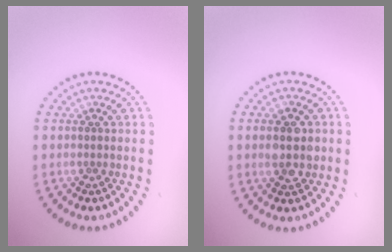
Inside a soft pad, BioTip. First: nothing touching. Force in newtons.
{"total": 2.8, "press": 2.8, "slide": 0.2}